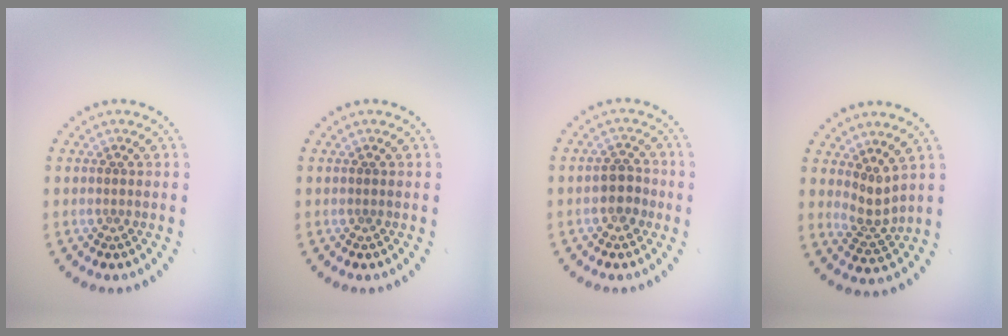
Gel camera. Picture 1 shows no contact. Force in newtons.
{"total": 0.0}
{"total": 2.6, "press": 2.5, "slide": 0.8}
{"total": 2.3, "press": 1.6, "slide": 1.7}